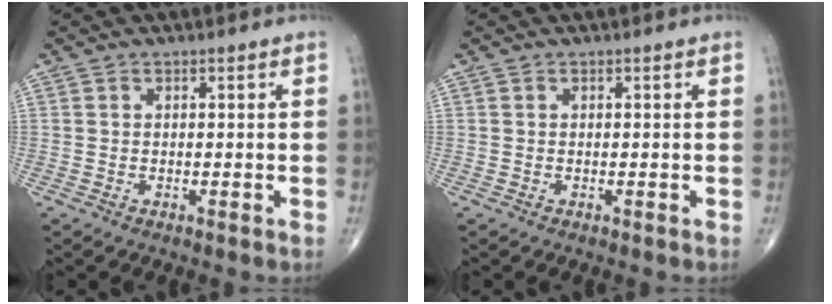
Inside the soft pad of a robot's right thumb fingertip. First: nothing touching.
{"total": 0.0}